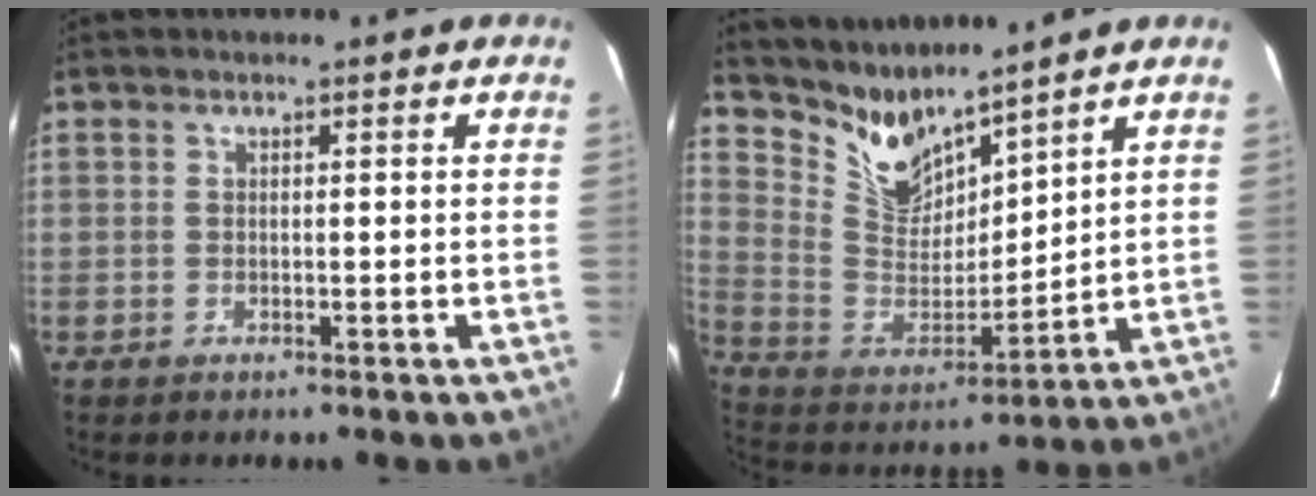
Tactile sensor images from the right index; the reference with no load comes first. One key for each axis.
{"total": 10.3, "fx": 9.2, "fy": 3.1, "fz": 3.4, "tx": -0.078, "ty": -0.019, "tz": 0.194}